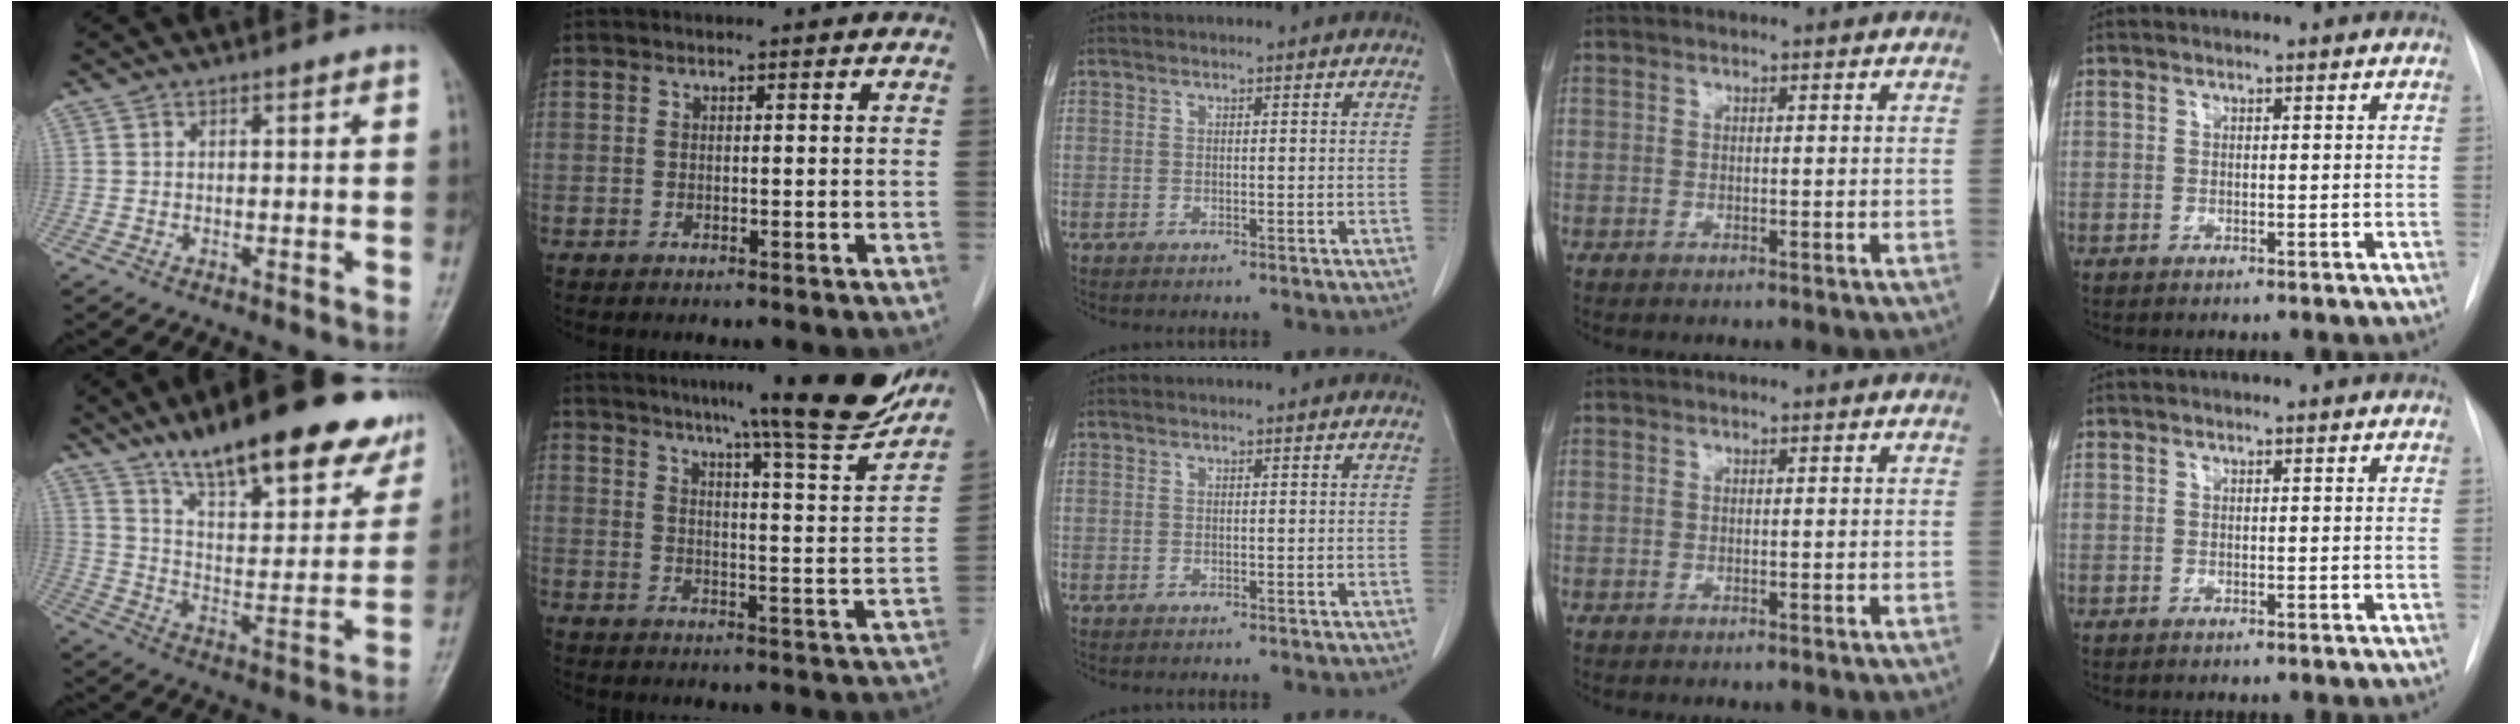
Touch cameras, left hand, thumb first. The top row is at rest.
{"thumb": {"total": 24.7, "force": [18.0, 7.4, 15.2], "torque": [-0.177, -0.069, 0.271]}, "index": {"total": 17.3, "force": [15.0, -0.3, 8.6], "torque": [-0.116, -0.036, 0.193]}}